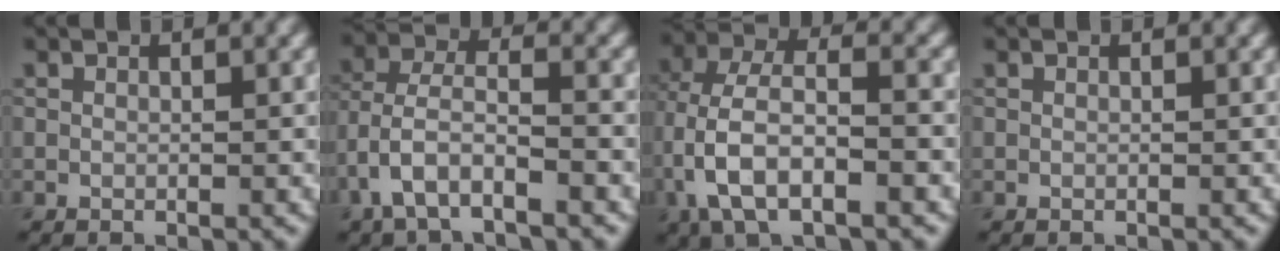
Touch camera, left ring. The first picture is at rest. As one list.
[{"total": 5.2, "force": [-2.7, 2.3, 3.8], "torque": [-0.078, 0.005, -0.060]}, {"total": 8.6, "force": [-2.2, 4.6, 6.9], "torque": [-0.141, 0.011, -0.048]}, {"total": 0.0}]